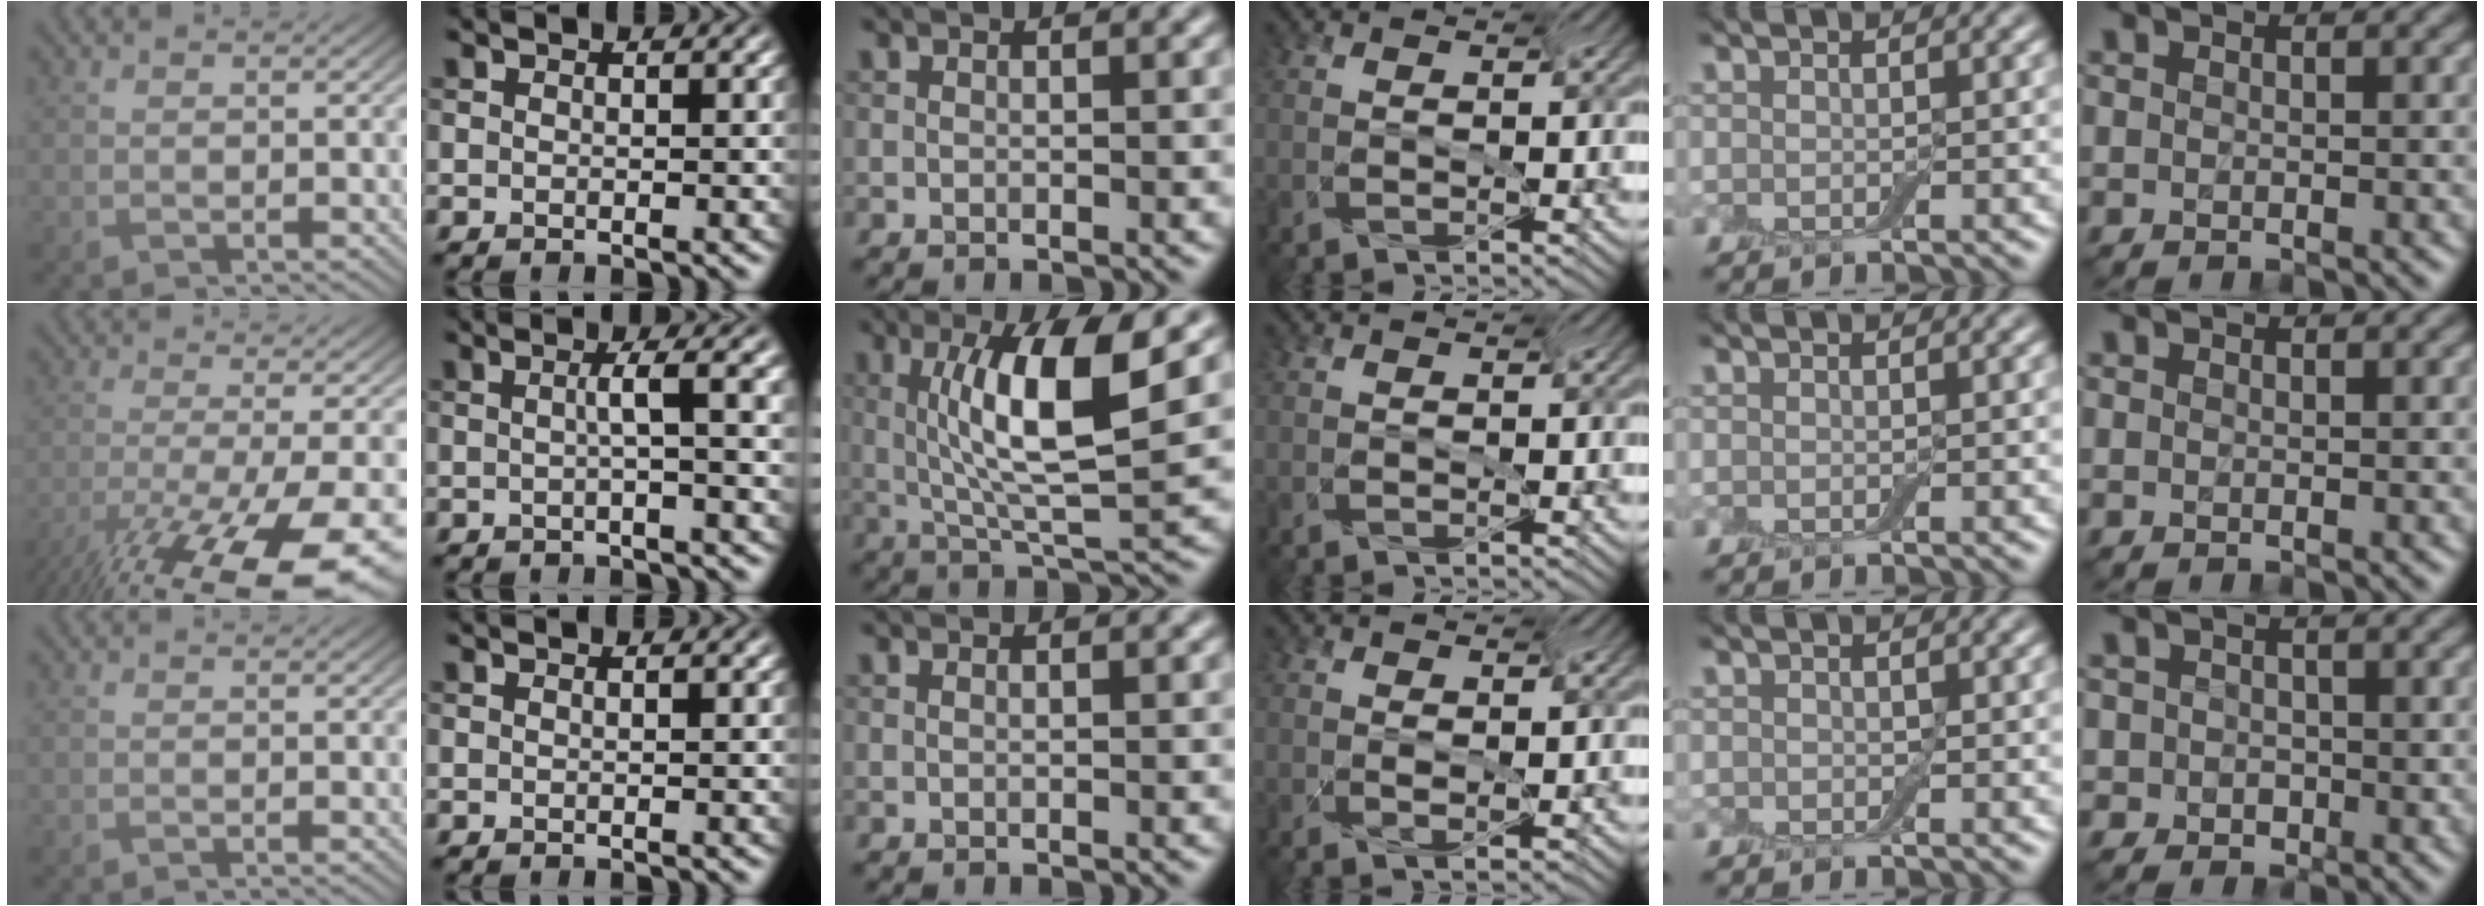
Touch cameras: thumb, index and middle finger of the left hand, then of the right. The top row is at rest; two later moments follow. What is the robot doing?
{"motion": "screw", "object": "jar lid"}